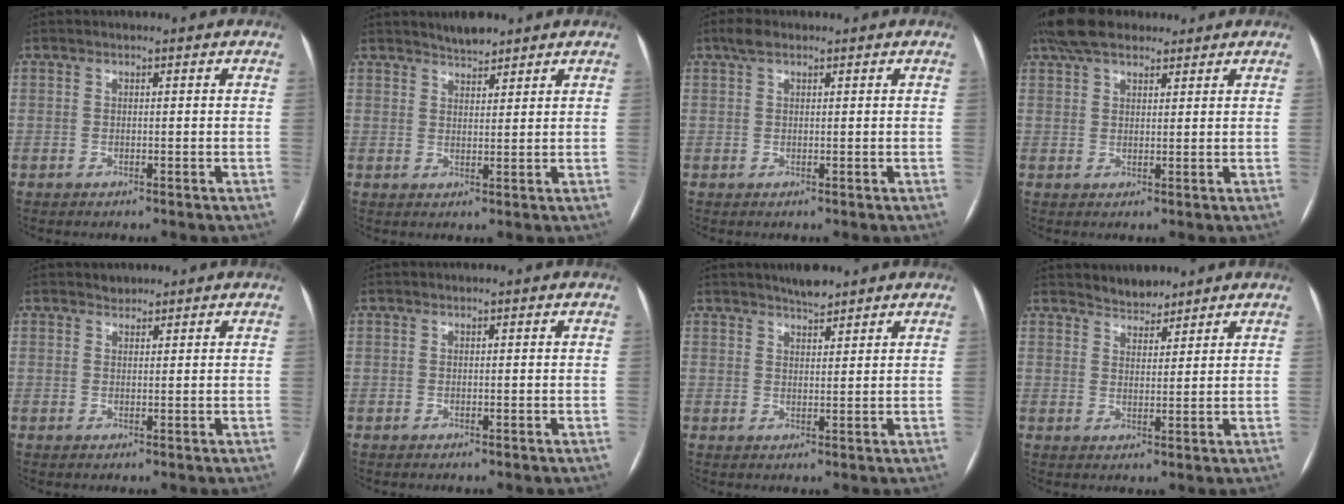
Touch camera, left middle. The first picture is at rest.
{"total": 3.2, "force": [2.9, 0.7, 1.0], "torque": [-0.020, 0.004, 0.047]}
{"total": 2.2, "force": [1.5, 0.9, 1.3], "torque": [-0.029, 0.018, 0.028]}
{"total": 7.8, "force": [6.1, 3.2, 3.8], "torque": [-0.071, 0.034, 0.110]}
{"total": 1.0, "force": [0.8, 0.5, 0.0], "torque": [0.001, 0.002, 0.011]}
{"total": 0.0}
{"total": 3.0, "force": [2.7, 0.5, 1.2], "torque": [-0.023, 0.004, 0.045]}
{"total": 3.2, "force": [3.1, 1.1, 0.1], "torque": [-0.002, 0.006, 0.052]}